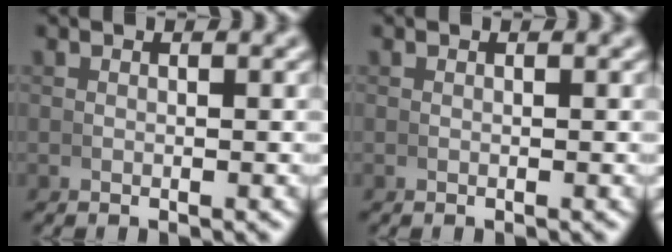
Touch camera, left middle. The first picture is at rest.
{"total": 0.0}